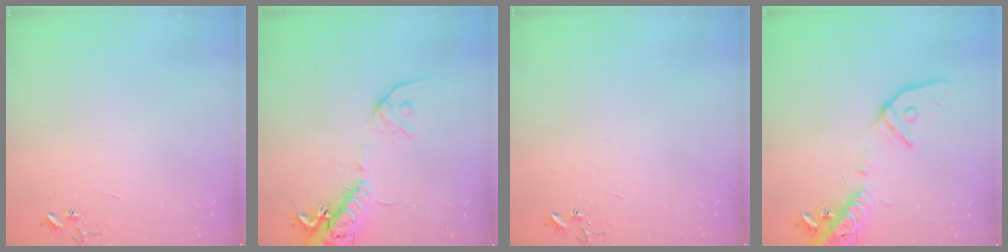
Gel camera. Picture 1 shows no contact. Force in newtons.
{"total": 17.2, "press": 16.9, "slide": 3.1}
{"total": 0.0}
{"total": 16.7, "press": 16.3, "slide": 3.5}